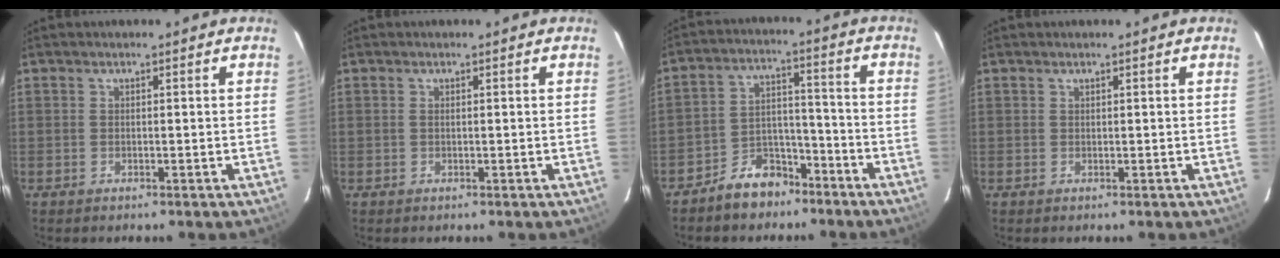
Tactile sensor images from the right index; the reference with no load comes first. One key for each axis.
{"total": 0.0}
{"total": 8.5, "fx": -6.6, "fy": 4.8, "fz": 2.4, "tx": -0.051, "ty": 0.032, "tz": -0.101}
{"total": 0.0}